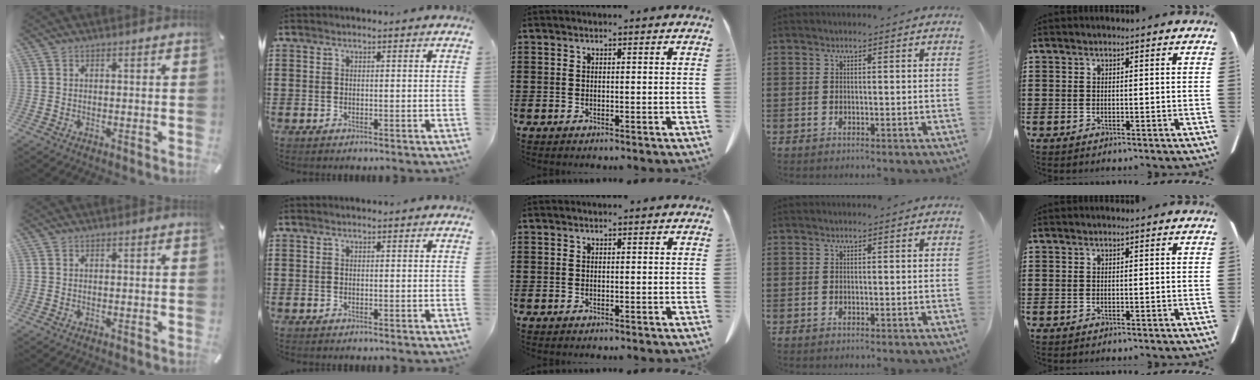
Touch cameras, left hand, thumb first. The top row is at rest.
{}